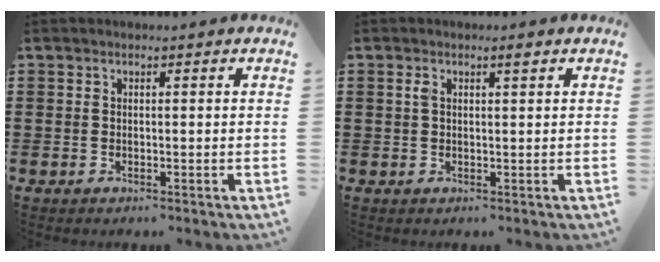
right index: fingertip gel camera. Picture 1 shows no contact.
{"total": 1.8, "force": [0.8, 0.3, 1.6], "torque": [-0.030, 0.003, 0.012]}